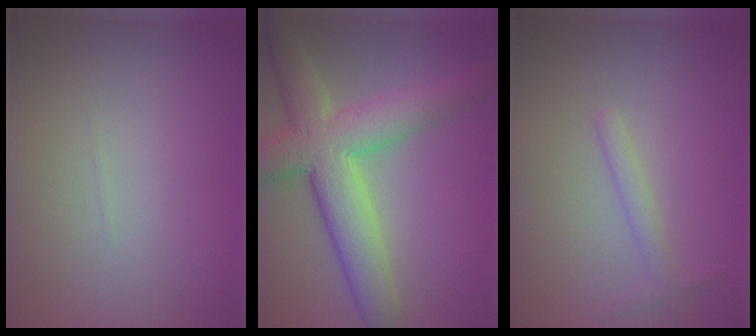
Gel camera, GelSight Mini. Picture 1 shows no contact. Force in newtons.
{"total": 8.1, "press": 8.1, "slide": 0.4}
{"total": 1.4, "press": 1.4, "slide": 0.1}